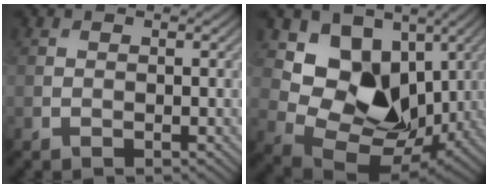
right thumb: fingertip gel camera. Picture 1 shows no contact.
{"total": 11.0, "force": [2.8, 8.3, 6.7], "torque": [-0.125, -0.017, 0.044]}